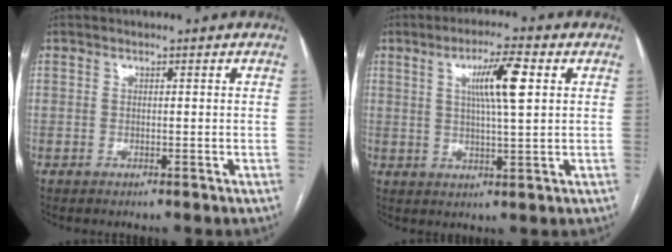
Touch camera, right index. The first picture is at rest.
{"total": 8.0, "force": [2.4, 0.6, 7.6], "torque": [-0.134, 0.007, 0.040]}